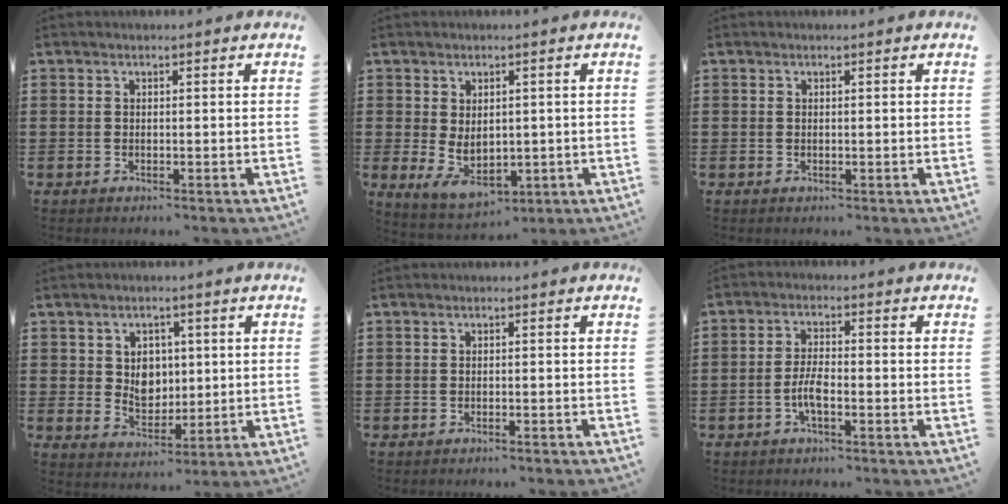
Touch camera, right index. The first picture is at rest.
{"total": 4.8, "force": [-0.6, 3.3, 3.4], "torque": [-0.069, 0.003, -0.015]}
{"total": 0.0}
{"total": 4.7, "force": [1.0, 4.0, 2.2], "torque": [-0.035, 0.004, 0.012]}
{"total": 0.7, "force": [-0.7, -0.1, 0.3], "torque": [-0.007, -0.002, -0.013]}
{"total": 3.9, "force": [-1.5, 1.1, 3.4], "torque": [-0.080, -0.001, -0.034]}